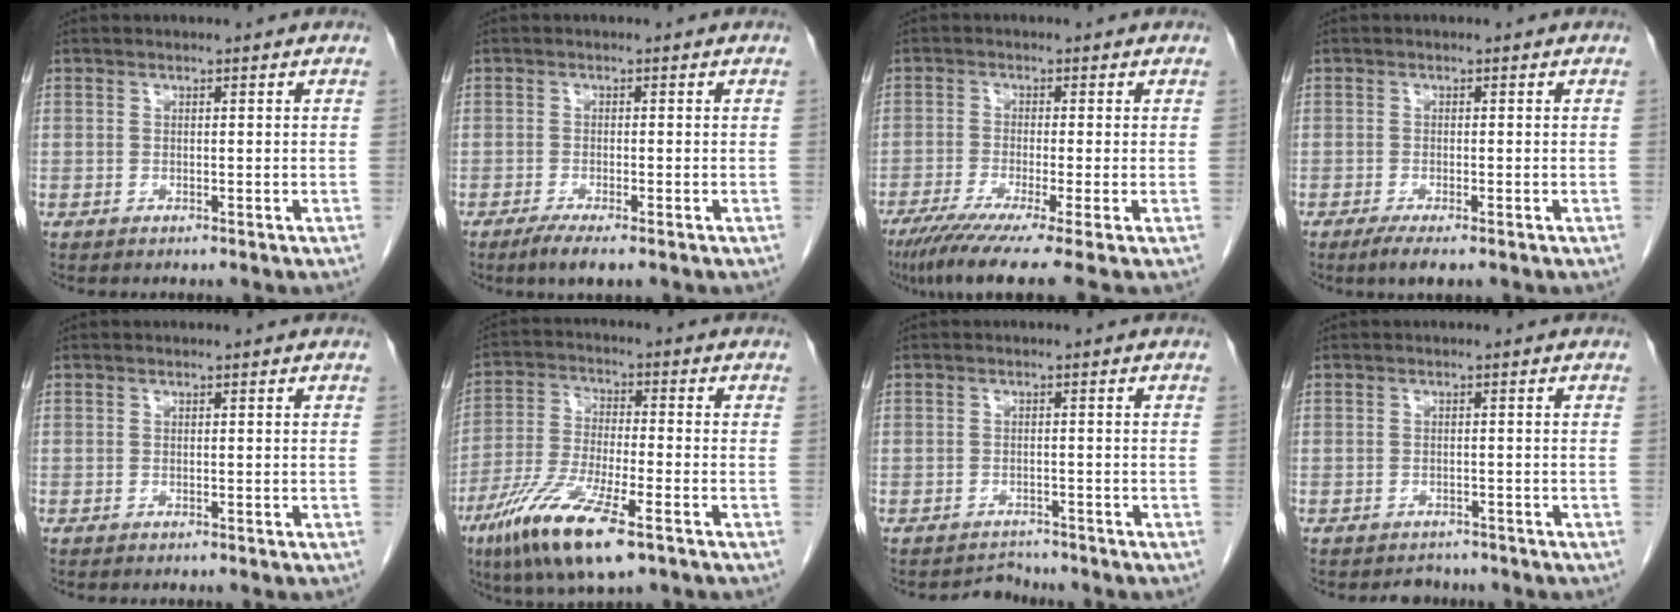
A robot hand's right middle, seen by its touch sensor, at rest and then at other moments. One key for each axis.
{"total": 3.1, "fx": -2.1, "fy": 0.2, "fz": 2.3, "tx": -0.044, "ty": -0.009, "tz": -0.039}
{"total": 10.4, "fx": -7.5, "fy": -0.9, "fz": 7.1, "tx": -0.107, "ty": -0.034, "tz": -0.121}
{"total": 2.8, "fx": -1.8, "fy": 0.3, "fz": 2.0, "tx": -0.038, "ty": -0.009, "tz": -0.033}
{"total": 0.0}
{"total": 13.0, "fx": -7.3, "fy": 2.0, "fz": 10.5, "tx": -0.218, "ty": -0.029, "tz": -0.131}
{"total": 2.1, "fx": -1.8, "fy": 0.5, "fz": -0.8, "tx": 0.009, "ty": -0.006, "tz": -0.030}
{"total": 2.3, "fx": -2.0, "fy": 1.1, "fz": -0.1, "tx": -0.006, "ty": -0.001, "tz": -0.030}